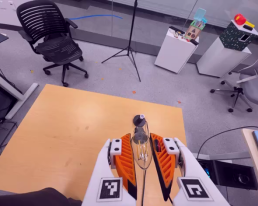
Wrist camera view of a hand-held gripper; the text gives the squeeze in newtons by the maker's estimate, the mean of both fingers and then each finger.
{"total": 11.7, "left": 12.3, "right": 11.1}